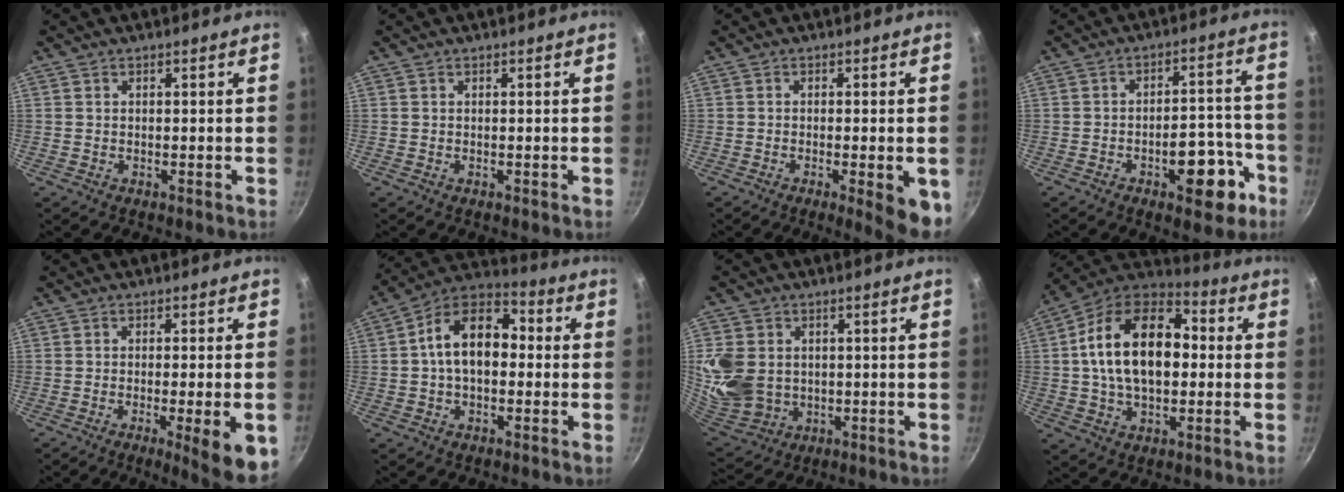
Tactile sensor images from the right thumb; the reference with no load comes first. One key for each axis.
{"total": 0.0}
{"total": 7.5, "fx": -2.4, "fy": 1.7, "fz": 7.0, "tx": -0.076, "ty": 0.003, "tz": -0.028}
{"total": 11.6, "fx": -5.4, "fy": 5.4, "fz": 8.7, "tx": -0.078, "ty": 0.049, "tz": -0.066}
{"total": 9.8, "fx": -3.3, "fy": 1.6, "fz": 9.1, "tx": -0.112, "ty": 0.002, "tz": -0.041}
{"total": 13.9, "fx": 0.5, "fy": 9.0, "fz": 10.6, "tx": -0.137, "ty": 0.042, "tz": -0.014}
{"total": 13.7, "fx": 0.7, "fy": 11.2, "fz": 7.9, "tx": -0.166, "ty": -0.015, "tz": 0.030}
{"total": 20.6, "fx": 1.3, "fy": 12.9, "fz": 16.0, "tx": -0.249, "ty": 0.035, "tz": 0.005}